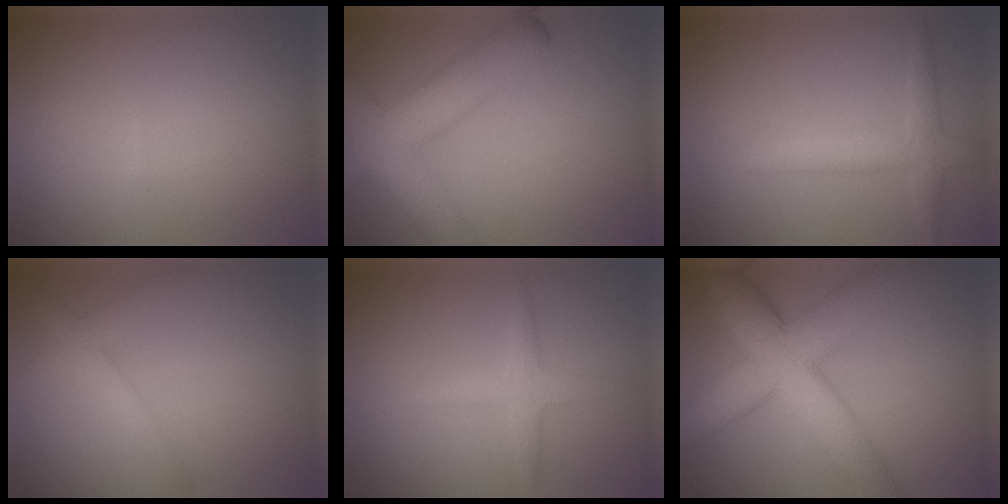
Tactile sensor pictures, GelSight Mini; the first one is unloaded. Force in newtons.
{"total": 8.2, "press": 8.1, "slide": 0.5}
{"total": 2.8, "press": 2.8, "slide": 0.1}
{"total": 2.6, "press": 2.6, "slide": 0.2}
{"total": 2.2, "press": 2.2, "slide": 0.1}
{"total": 10.3, "press": 10.3, "slide": 0.4}